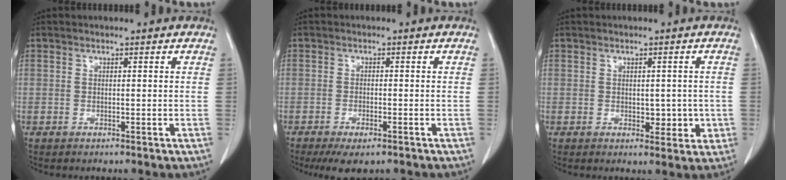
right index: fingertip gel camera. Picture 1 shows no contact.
{"total": 5.0, "force": [-3.5, 1.6, 3.2], "torque": [-0.049, -0.009, -0.051]}
{"total": 3.5, "force": [-0.4, 2.2, 2.7], "torque": [-0.025, 0.002, 0.004]}